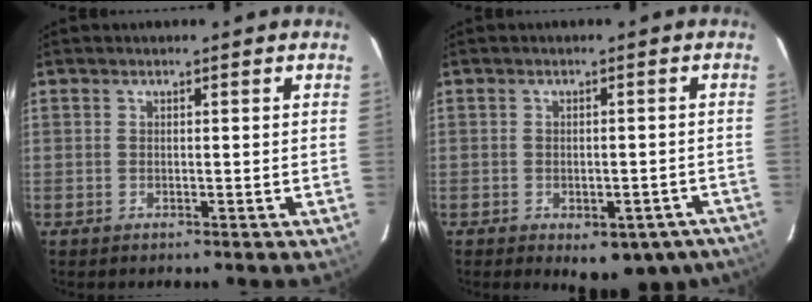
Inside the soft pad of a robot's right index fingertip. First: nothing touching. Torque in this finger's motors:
{"motor_torque": [1.20, -0.94, 0.30, 0.01]}